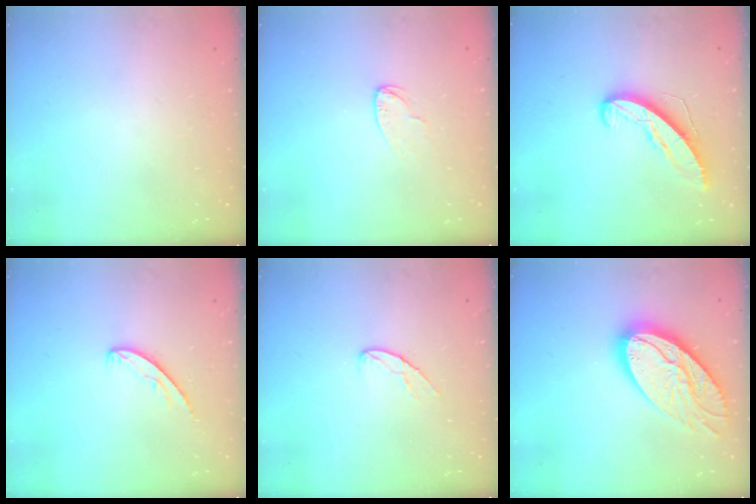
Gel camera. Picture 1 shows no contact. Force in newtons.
{"total": 3.7, "press": 3.7, "slide": 0.2}
{"total": 8.7, "press": 8.7, "slide": 0.5}
{"total": 5.0, "press": 5.0, "slide": 0.5}
{"total": 6.7, "press": 6.7, "slide": 0.6}
{"total": 21.4, "press": 21.3, "slide": 2.0}